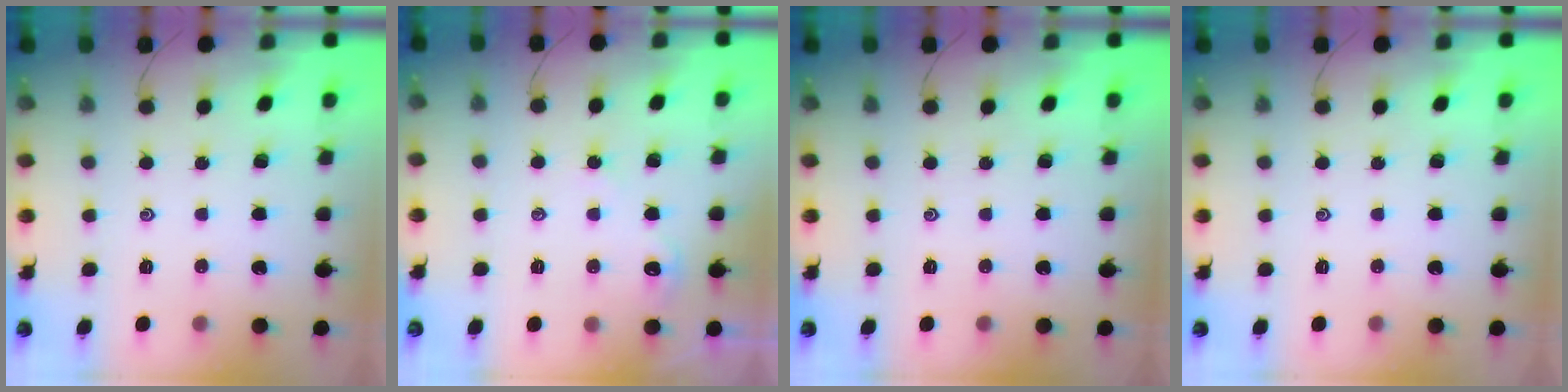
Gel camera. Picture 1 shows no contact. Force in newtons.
{"total": 1.9, "press": 1.8, "slide": 0.3}
{"total": 0.0}
{"total": 0.0}